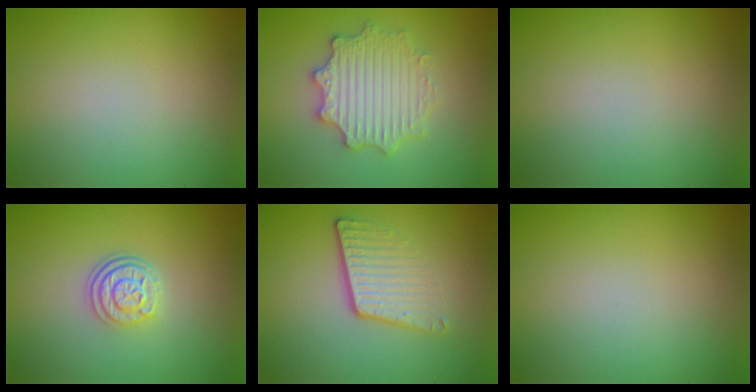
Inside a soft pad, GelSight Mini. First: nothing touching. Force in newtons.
{"total": 5.4, "press": 5.3, "slide": 0.9}
{"total": 0.0}
{"total": 3.0, "press": 2.4, "slide": 1.8}
{"total": 4.0, "press": 2.7, "slide": 2.9}
{"total": 0.0}